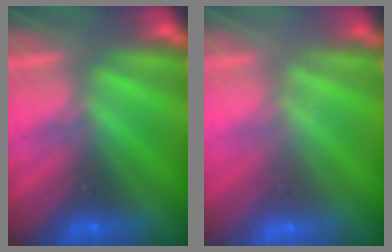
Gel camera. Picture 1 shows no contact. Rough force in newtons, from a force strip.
{"total": 1.9}